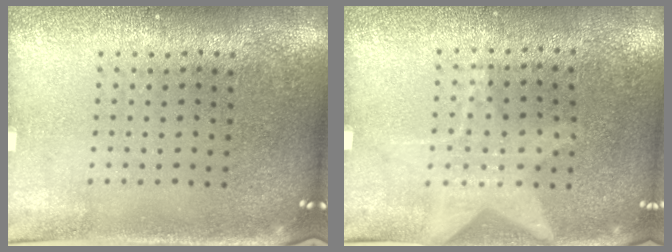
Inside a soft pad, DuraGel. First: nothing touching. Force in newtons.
{"total": 1.3, "press": 0.9, "slide": 0.9}